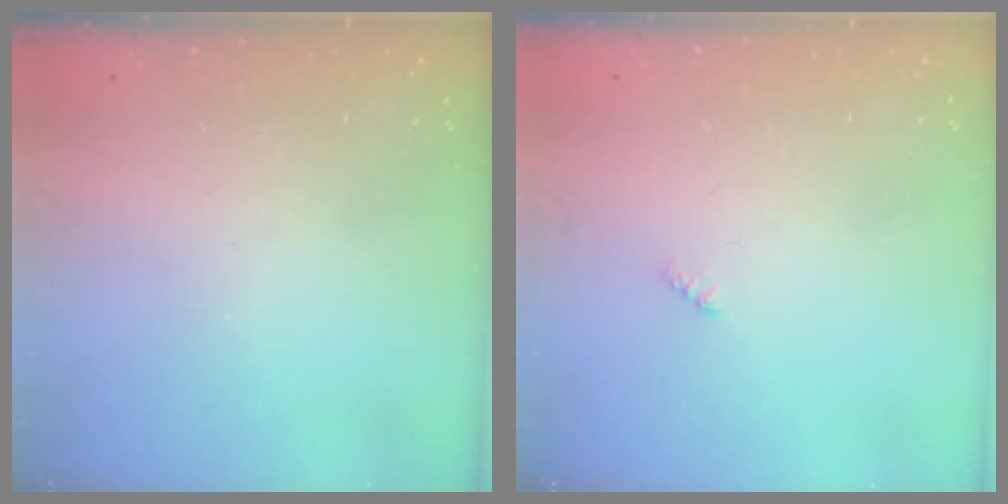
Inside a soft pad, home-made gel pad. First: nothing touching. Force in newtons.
{"total": 1.9, "press": 1.9, "slide": 0.4}